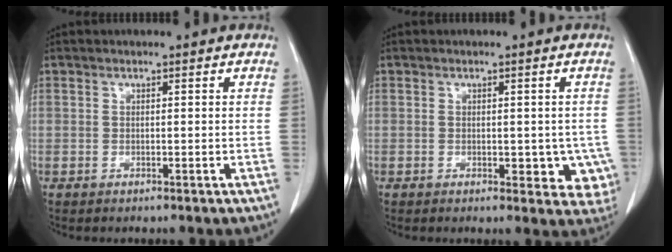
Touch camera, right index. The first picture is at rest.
{"total": 6.1, "force": [-1.1, 3.4, 5.0], "torque": [-0.032, -0.003, -0.008]}